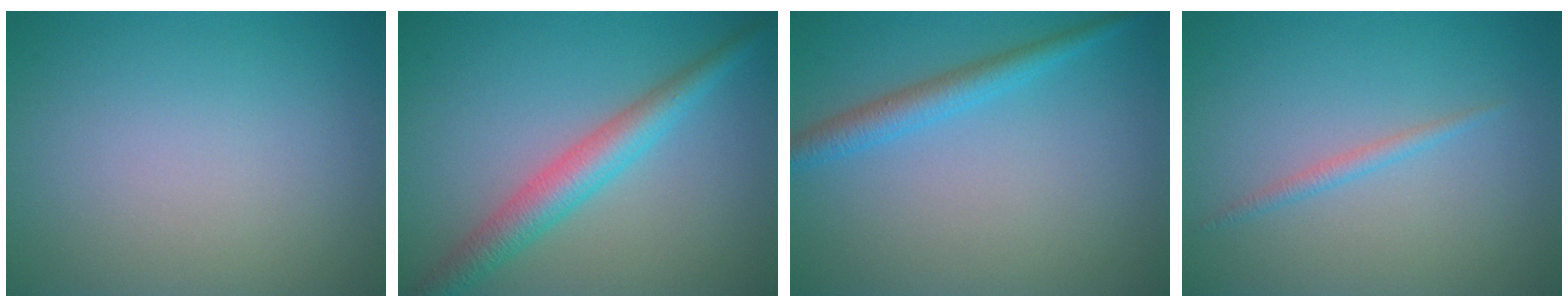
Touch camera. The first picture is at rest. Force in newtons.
{"total": 4.3, "press": 4.3, "slide": 0.0}
{"total": 2.6, "press": 2.6, "slide": 0.1}
{"total": 1.0, "press": 1.0, "slide": 0.0}